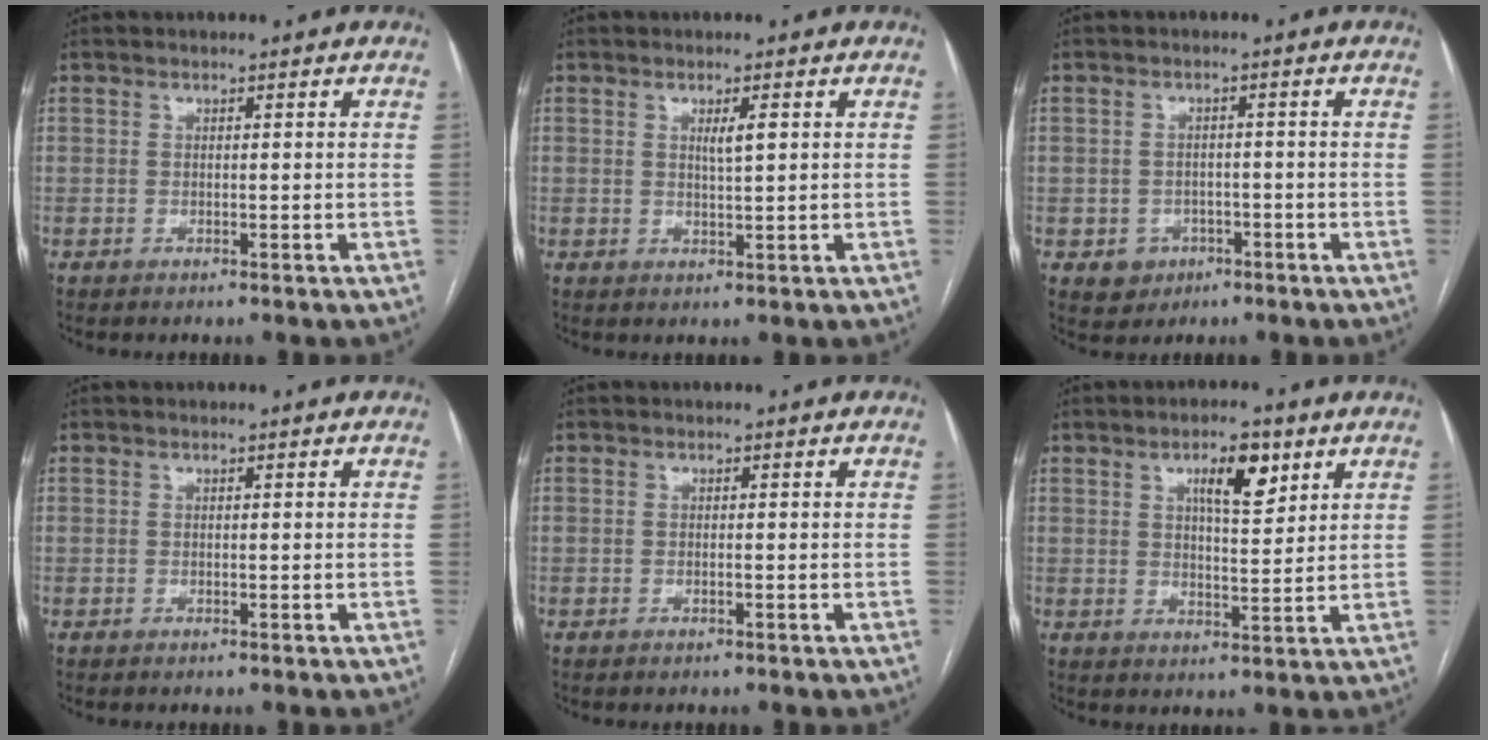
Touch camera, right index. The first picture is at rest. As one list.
[{"total": 2.2, "force": [0.8, 0.3, 2.0], "torque": [-0.034, -0.002, 0.013]}, {"total": 3.7, "force": [-1.5, 3.3, 0.7], "torque": [-0.002, 0.010, -0.015]}, {"total": 0.0}, {"total": 0.0}, {"total": 6.7, "force": [3.4, 2.0, 5.4], "torque": [-0.089, 0.004, 0.054]}]